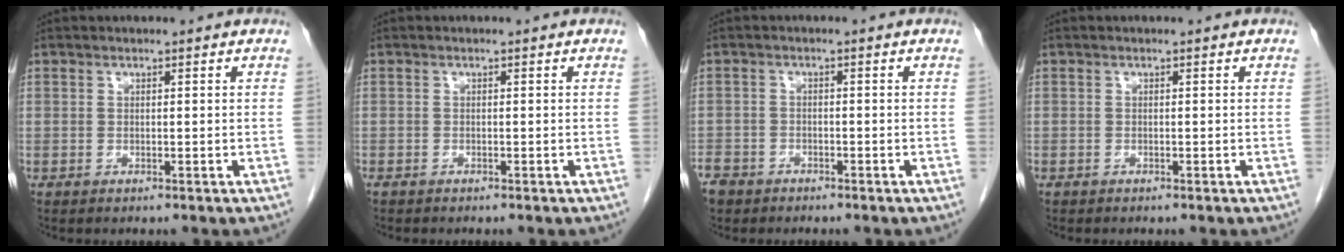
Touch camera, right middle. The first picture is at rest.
{"total": 0.6, "force": [-0.5, 0.1, 0.2], "torque": [-0.005, 0.000, -0.010]}
{"total": 4.6, "force": [-3.7, 2.7, 0.6], "torque": [-0.018, 0.001, -0.069]}
{"total": 0.0}